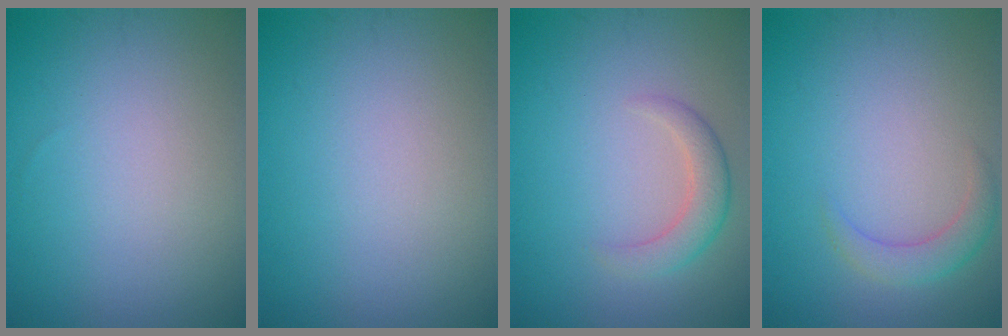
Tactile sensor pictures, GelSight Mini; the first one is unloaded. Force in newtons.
{"total": 0.0}
{"total": 2.6, "press": 2.6, "slide": 0.1}
{"total": 2.2, "press": 2.2, "slide": 0.1}